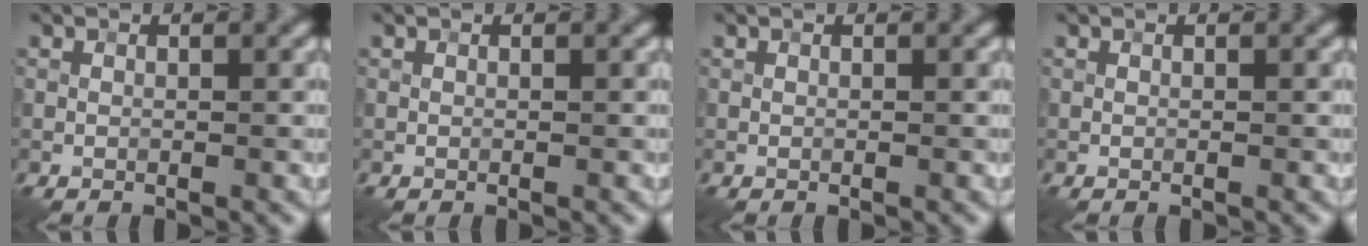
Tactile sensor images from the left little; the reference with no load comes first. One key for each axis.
{"total": 0.0}
{"total": 0.0}
{"total": 0.0}